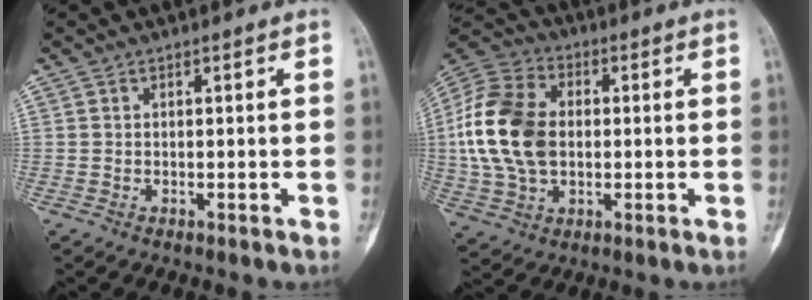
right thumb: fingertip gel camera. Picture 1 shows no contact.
{"total": 17.6, "force": [0.4, 11.9, 12.9], "torque": [-0.253, 0.017, 0.006]}